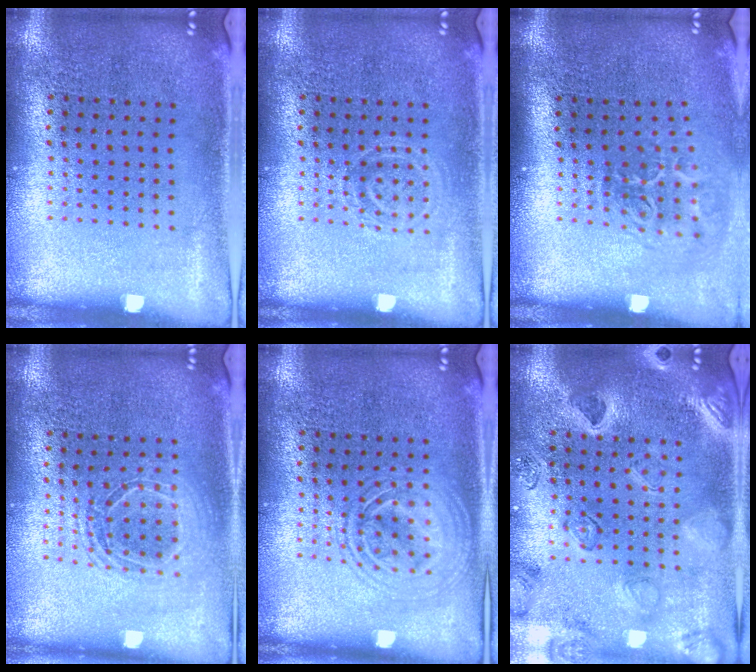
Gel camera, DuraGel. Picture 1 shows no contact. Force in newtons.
{"total": 1.2, "press": 1.2, "slide": 0.3}
{"total": 2.0, "press": 1.3, "slide": 1.5}
{"total": 1.6, "press": 1.4, "slide": 0.8}
{"total": 2.8, "press": 2.7, "slide": 0.4}
{"total": 2.5, "press": 2.4, "slide": 0.7}